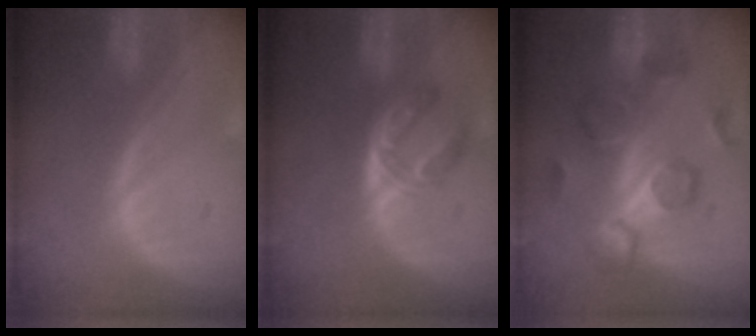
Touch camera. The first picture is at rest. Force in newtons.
{"total": 5.9, "press": 4.8, "slide": 3.5}
{"total": 8.7, "press": 8.6, "slide": 1.5}